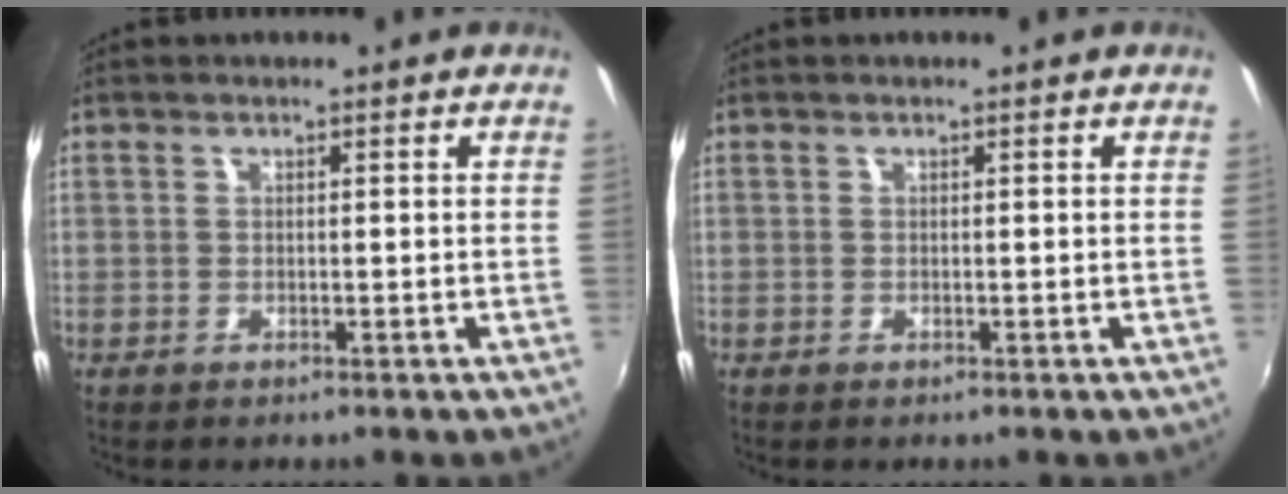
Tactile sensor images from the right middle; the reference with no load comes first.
{"total": 0.0}